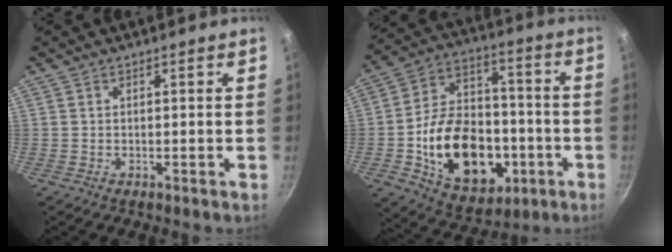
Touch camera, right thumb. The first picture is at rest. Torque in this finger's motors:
{"motor_torque": [-0.11, 1.15, 1.18, -1.12, 0.19]}